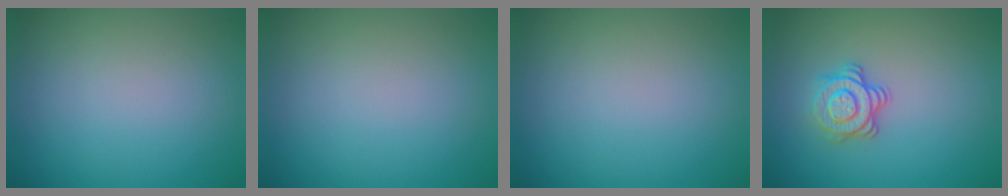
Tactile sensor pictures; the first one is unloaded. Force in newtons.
{"total": 0.0}
{"total": 0.0}
{"total": 3.0, "press": 2.7, "slide": 1.3}